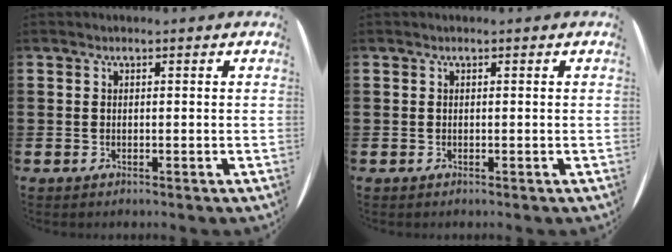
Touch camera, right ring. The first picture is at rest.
{"total": 0.0}